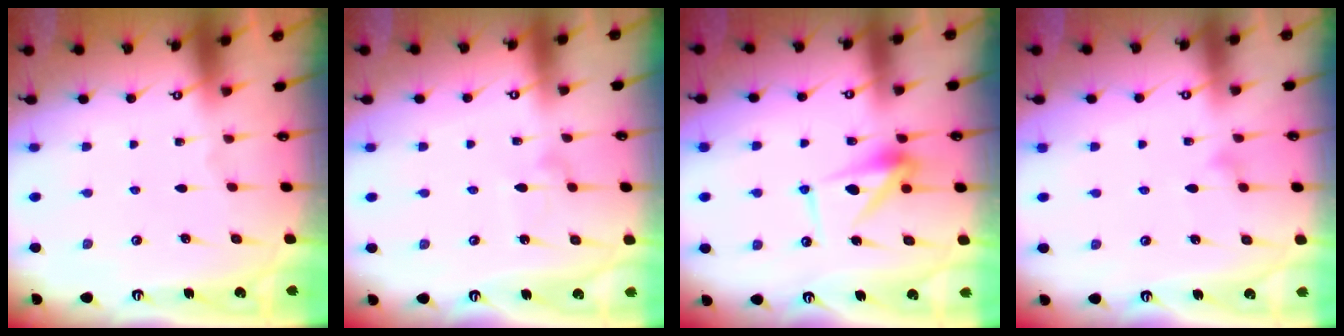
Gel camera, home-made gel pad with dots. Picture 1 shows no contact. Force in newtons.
{"total": 3.9, "press": 3.9, "slide": 0.2}
{"total": 10.0, "press": 10.0, "slide": 0.2}
{"total": 7.3, "press": 7.2, "slide": 0.7}